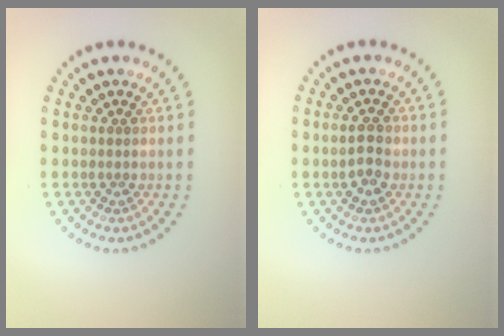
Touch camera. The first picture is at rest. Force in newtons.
{"total": 2.2, "press": 2.2, "slide": 0.1}